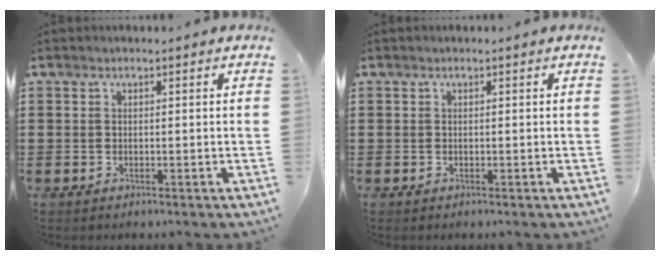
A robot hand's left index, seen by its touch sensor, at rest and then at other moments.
{"total": 0.0}